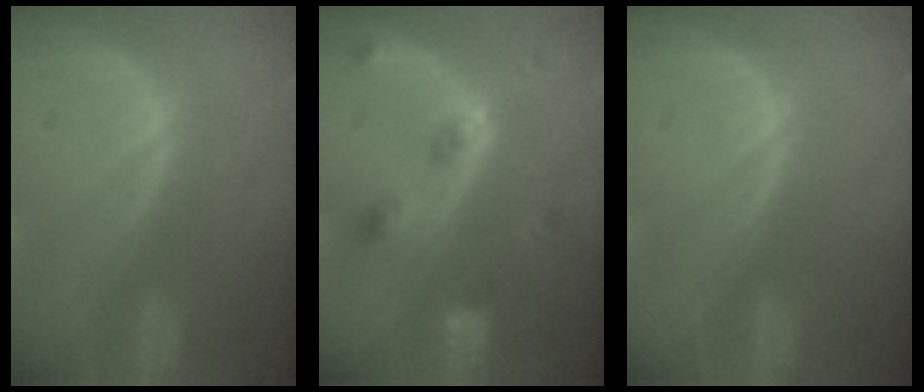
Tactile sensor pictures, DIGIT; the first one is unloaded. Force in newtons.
{"total": 5.1, "press": 4.5, "slide": 2.3}
{"total": 0.0}